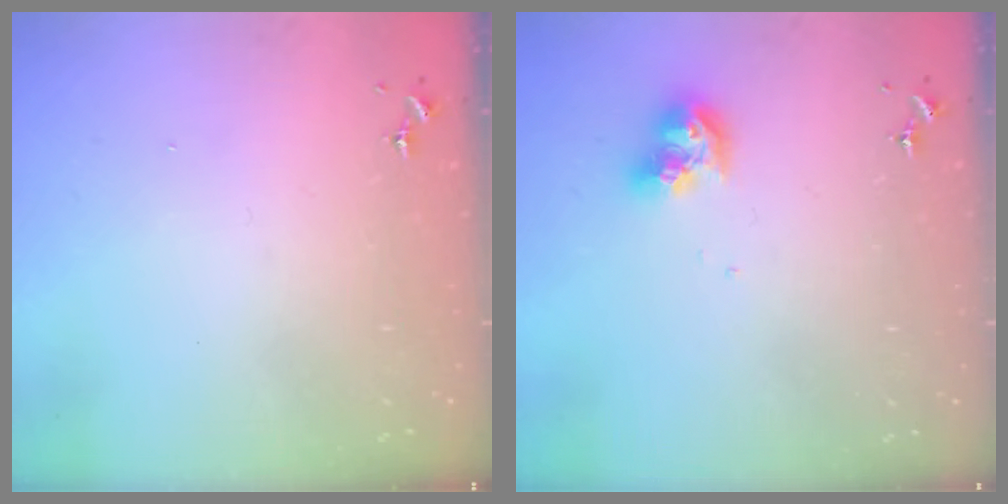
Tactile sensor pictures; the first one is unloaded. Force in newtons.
{"total": 10.3, "press": 10.3, "slide": 1.2}